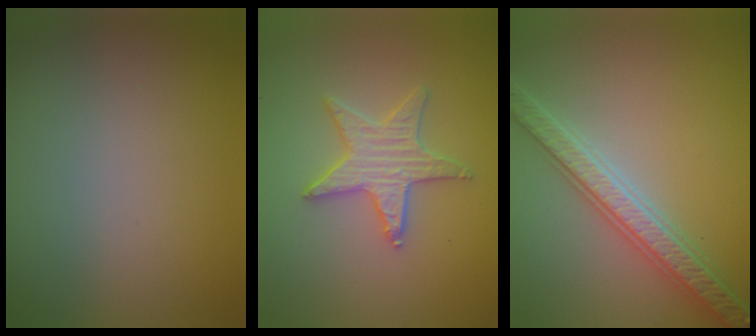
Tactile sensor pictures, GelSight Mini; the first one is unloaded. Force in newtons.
{"total": 3.5, "press": 3.4, "slide": 0.8}
{"total": 5.5, "press": 5.4, "slide": 1.1}